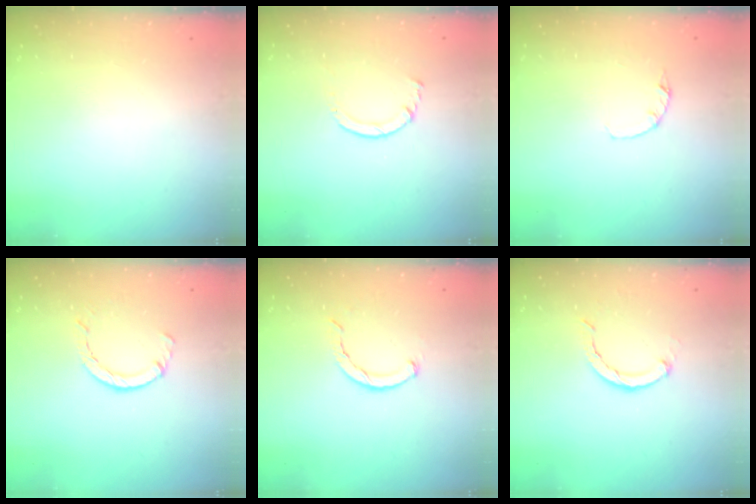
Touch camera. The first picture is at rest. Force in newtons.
{"total": 2.0, "press": 1.9, "slide": 0.3}
{"total": 1.2, "press": 1.1, "slide": 0.3}
{"total": 2.9, "press": 2.8, "slide": 0.4}
{"total": 1.5, "press": 1.5, "slide": 0.3}
{"total": 2.3, "press": 2.3, "slide": 0.3}